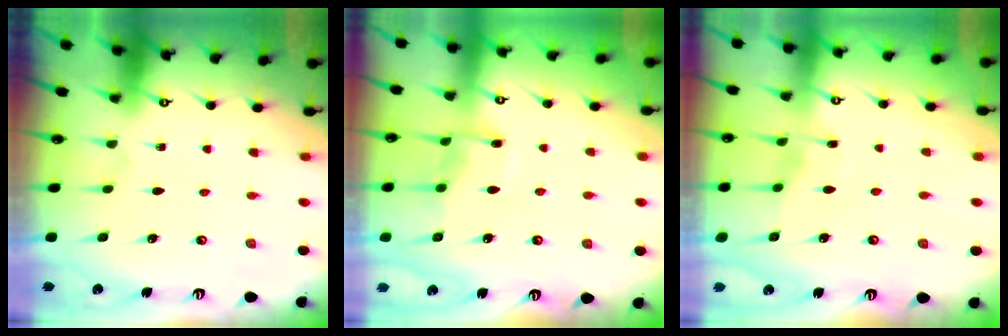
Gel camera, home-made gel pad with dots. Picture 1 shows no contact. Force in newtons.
{"total": 7.2, "press": 7.2, "slide": 0.8}
{"total": 3.1, "press": 3.0, "slide": 0.4}